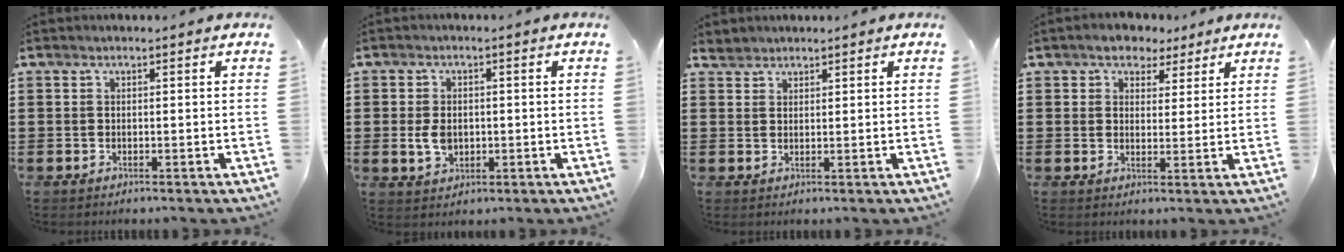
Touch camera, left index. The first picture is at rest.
{"total": 3.9, "force": [-0.3, 2.7, 2.8], "torque": [-0.064, 0.004, -0.006]}
{"total": 1.7, "force": [1.6, 0.6, -0.1], "torque": [-0.004, 0.004, 0.032]}
{"total": 3.9, "force": [3.1, 2.3, 0.6], "torque": [-0.021, 0.006, 0.055]}